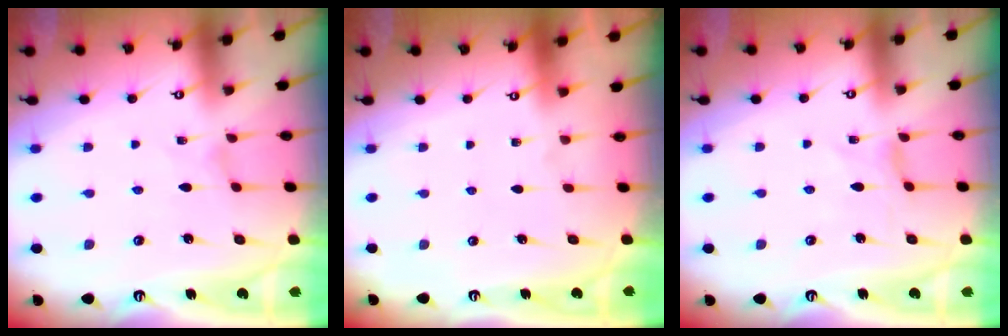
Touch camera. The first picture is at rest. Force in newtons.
{"total": 0.0}
{"total": 0.0}